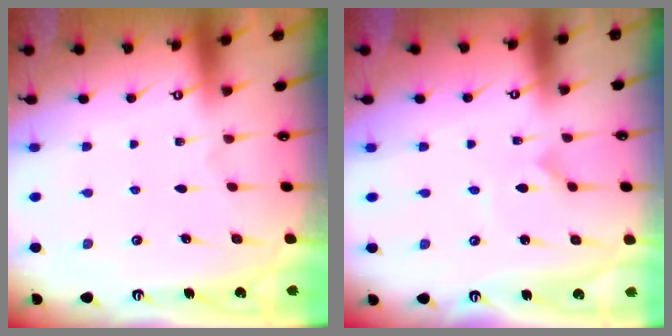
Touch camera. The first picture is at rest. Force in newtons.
{"total": 0.0}